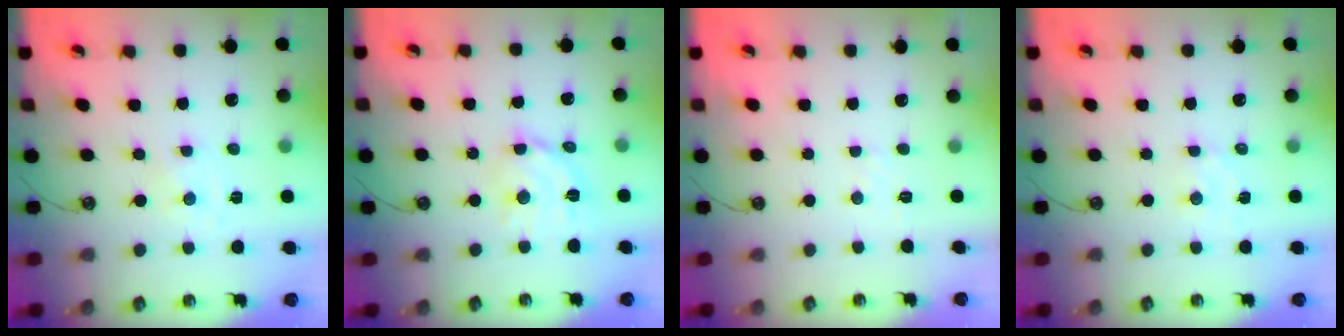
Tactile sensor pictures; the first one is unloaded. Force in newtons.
{"total": 12.0, "press": 12.0, "slide": 1.0}
{"total": 3.8, "press": 3.8, "slide": 0.6}
{"total": 2.1, "press": 2.0, "slide": 0.5}